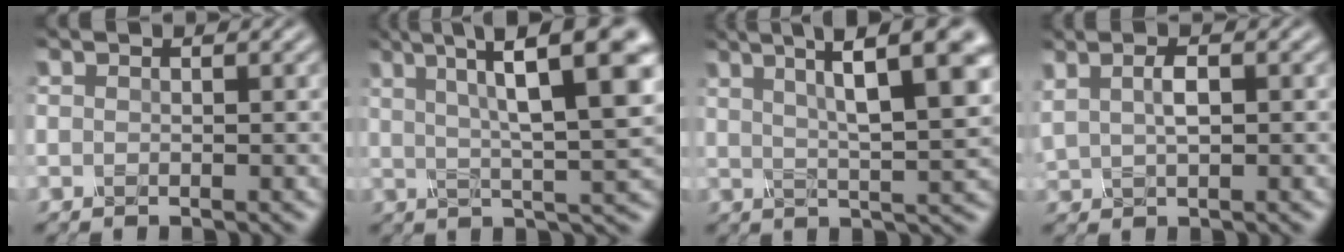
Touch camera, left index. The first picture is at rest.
{"total": 11.4, "force": [3.9, 2.7, 10.4], "torque": [-0.148, 0.019, 0.061]}
{"total": 10.5, "force": [4.4, 2.6, 9.2], "torque": [-0.125, 0.023, 0.069]}
{"total": 2.3, "force": [0.6, 0.8, 2.0], "torque": [-0.048, 0.002, 0.018]}